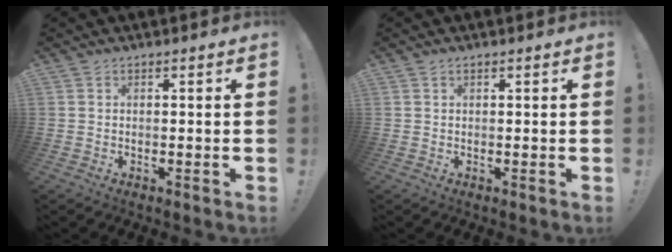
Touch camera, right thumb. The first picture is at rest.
{"total": 0.6, "force": [0.4, 0.2, 0.3], "torque": [-0.005, 0.001, 0.007]}